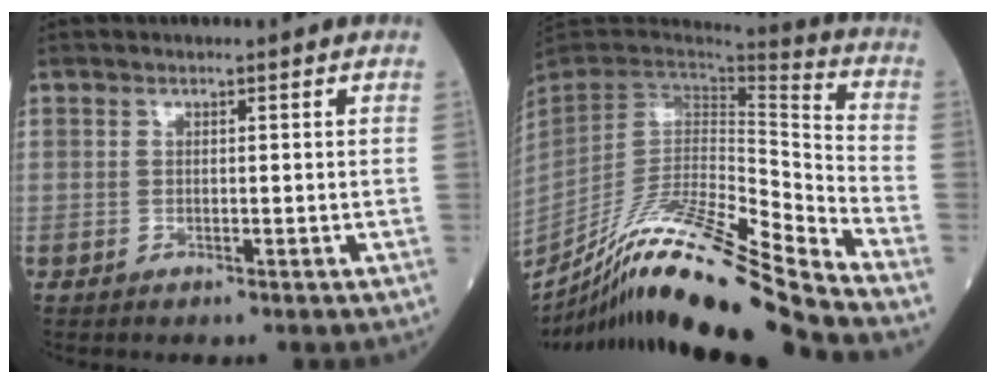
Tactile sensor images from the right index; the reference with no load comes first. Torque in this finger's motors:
{"motor_torque": [0.00, -0.51, 0.25, 0.08]}